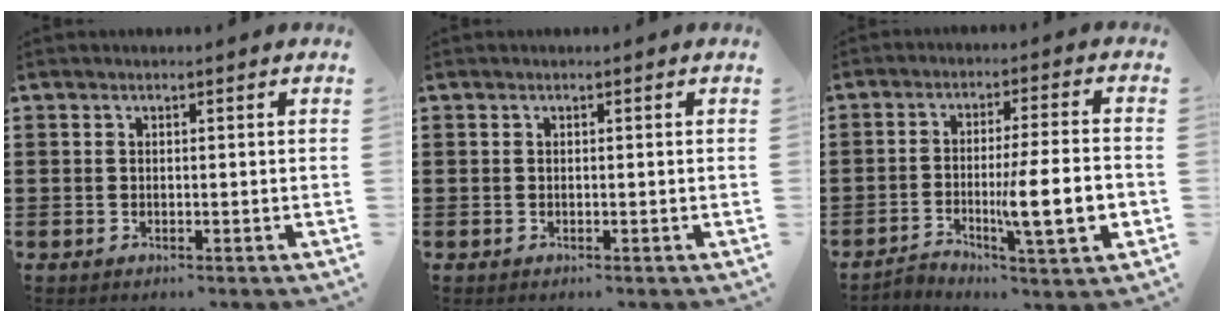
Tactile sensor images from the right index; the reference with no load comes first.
{"total": 0.0}
{"total": 10.1, "force": [-3.0, 1.5, 9.5], "torque": [-0.156, -0.007, -0.052]}